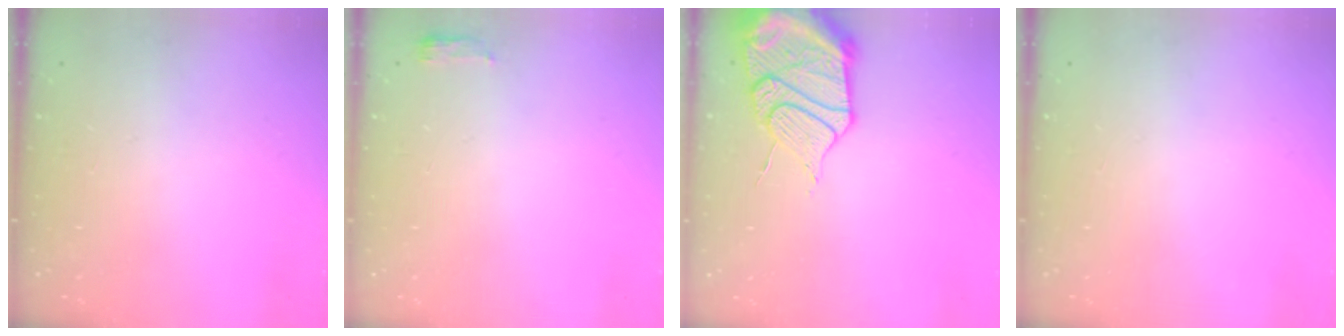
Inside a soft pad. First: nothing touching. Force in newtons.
{"total": 3.3, "press": 3.2, "slide": 1.0}
{"total": 16.9, "press": 16.3, "slide": 4.2}
{"total": 0.0}